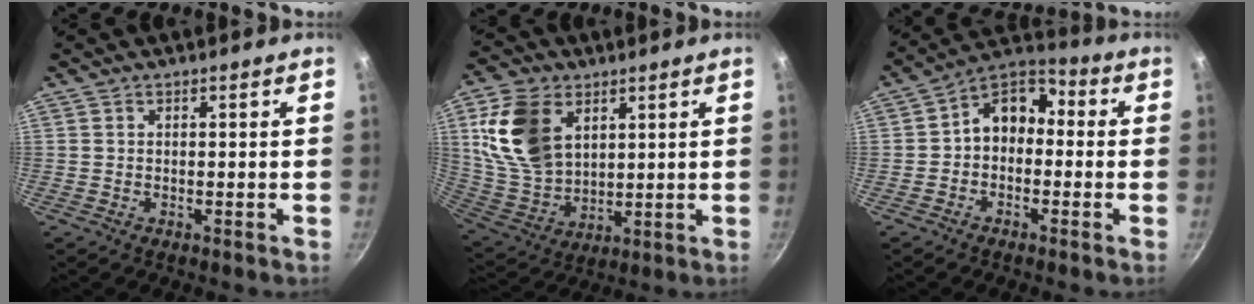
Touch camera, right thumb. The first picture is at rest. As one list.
[{"total": 16.0, "force": [5.6, 10.6, 10.6], "torque": [-0.181, -0.020, 0.123]}, {"total": 9.4, "force": [-0.5, 7.1, 6.1], "torque": [-0.063, 0.046, -0.030]}]